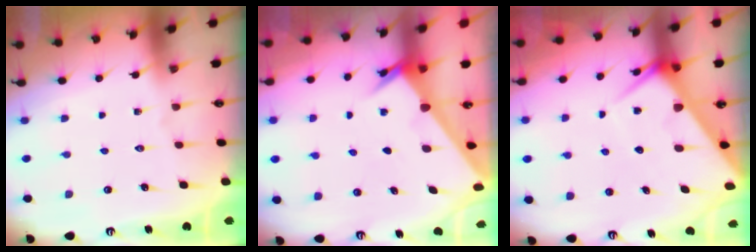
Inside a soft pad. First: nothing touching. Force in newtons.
{"total": 2.8, "press": 2.8, "slide": 0.2}
{"total": 5.3, "press": 5.3, "slide": 0.5}